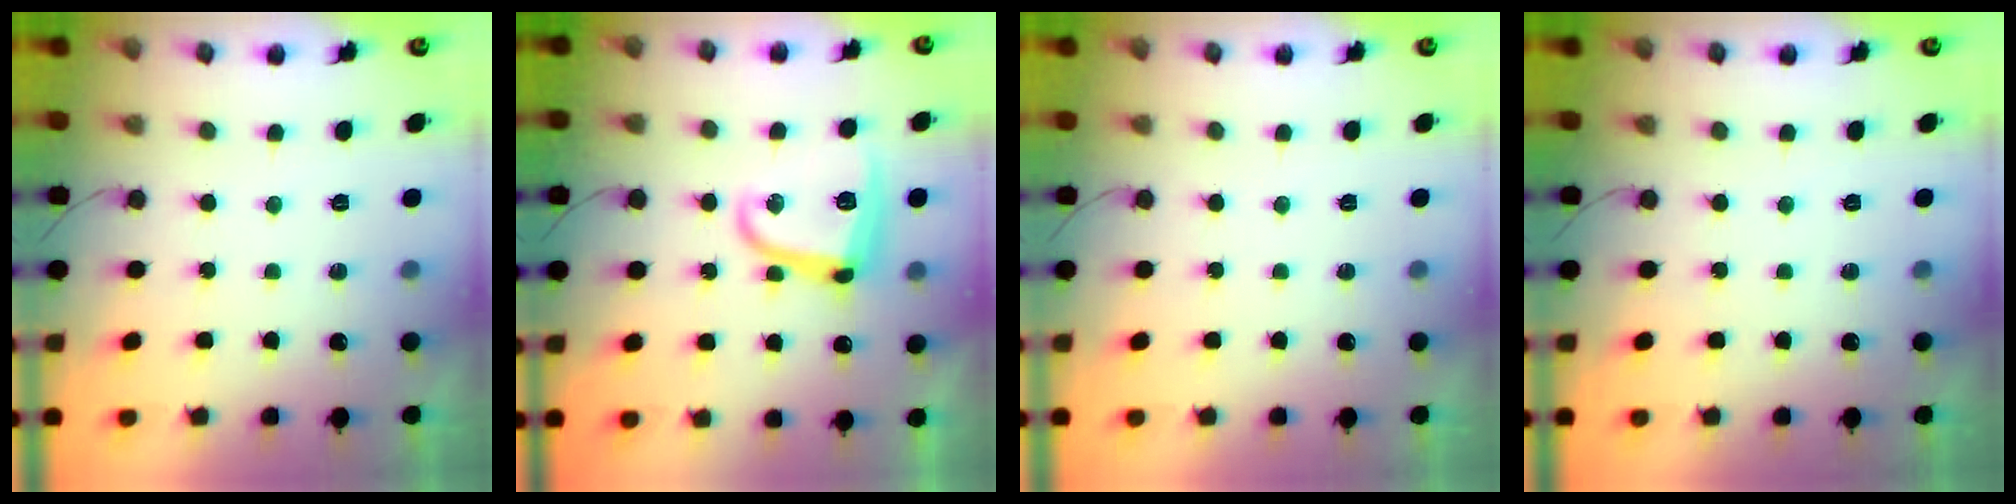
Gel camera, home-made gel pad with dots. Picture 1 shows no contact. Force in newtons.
{"total": 12.9, "press": 12.8, "slide": 0.6}
{"total": 0.0}
{"total": 0.0}